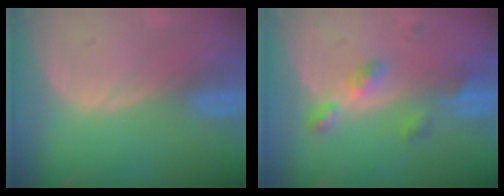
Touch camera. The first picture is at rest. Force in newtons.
{"total": 4.6, "press": 4.3, "slide": 1.7}